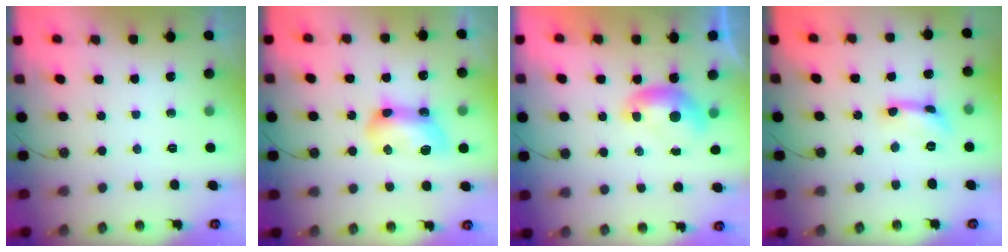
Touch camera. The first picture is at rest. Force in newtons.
{"total": 11.2, "press": 11.2, "slide": 0.5}
{"total": 0.0}
{"total": 2.1, "press": 2.0, "slide": 0.5}